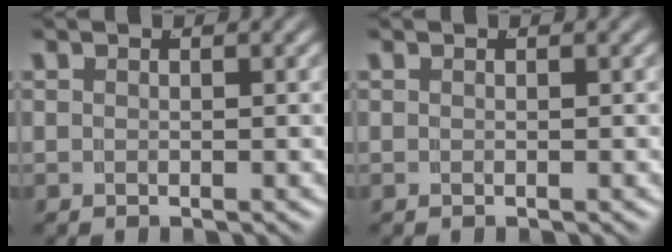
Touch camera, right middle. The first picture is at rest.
{"total": 0.0}